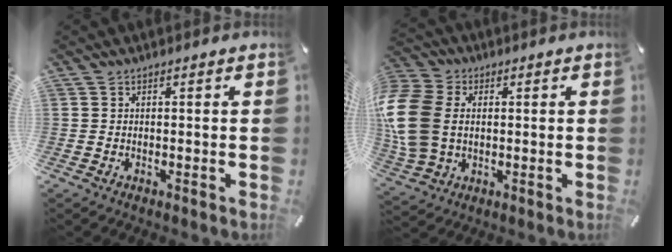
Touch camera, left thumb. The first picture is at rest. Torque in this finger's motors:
{"motor_torque": [2.18, 2.83, 2.77, 0.00, 1.06]}